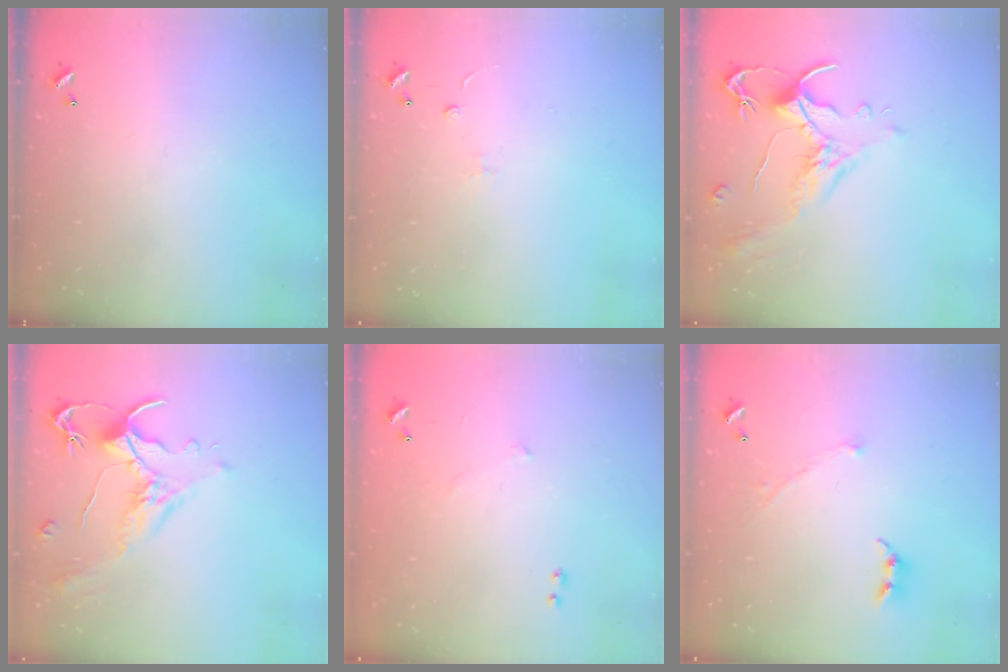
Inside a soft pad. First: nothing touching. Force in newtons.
{"total": 1.6, "press": 1.5, "slide": 0.4}
{"total": 1.6, "press": 1.1, "slide": 1.1}
{"total": 1.5, "press": 1.0, "slide": 1.1}
{"total": 5.9, "press": 5.9, "slide": 0.8}
{"total": 2.9, "press": 2.9, "slide": 0.4}